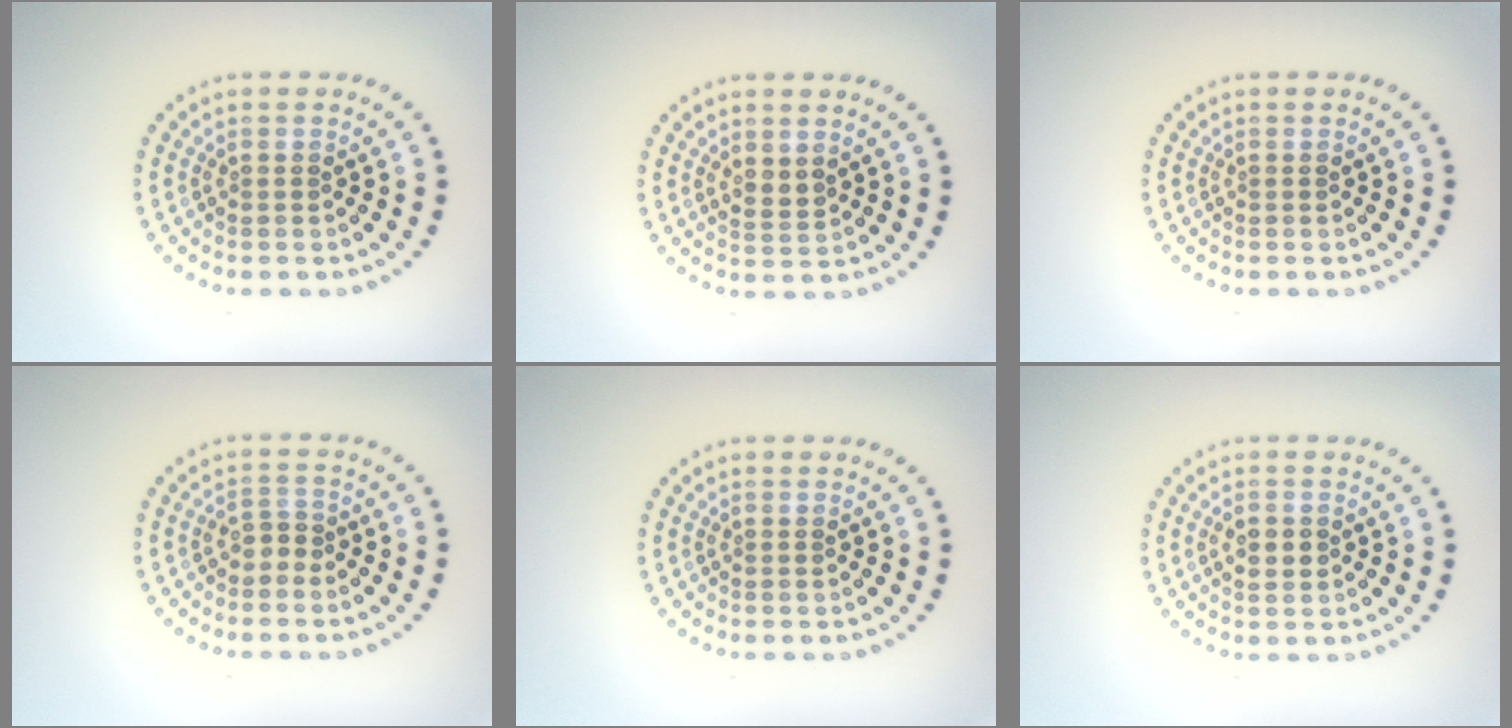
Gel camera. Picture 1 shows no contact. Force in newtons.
{"total": 1.4, "press": 1.1, "slide": 0.9}
{"total": 0.0}
{"total": 1.1, "press": 0.8, "slide": 0.8}
{"total": 0.0}
{"total": 1.5, "press": 1.5, "slide": 0.0}